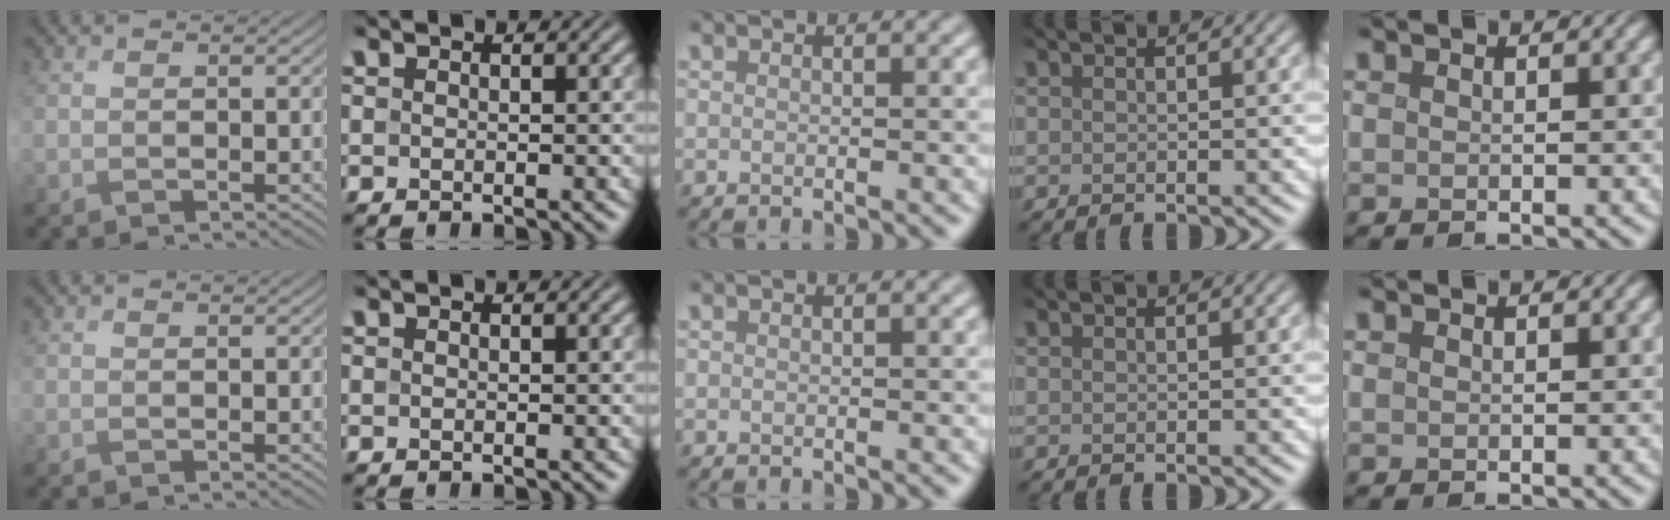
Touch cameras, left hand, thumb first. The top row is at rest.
{}